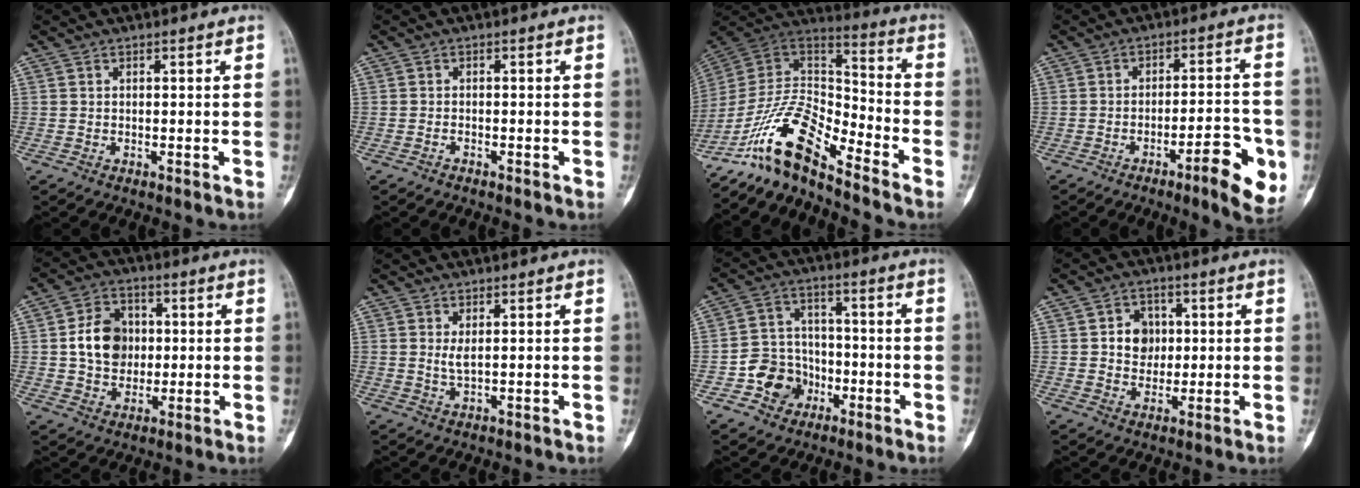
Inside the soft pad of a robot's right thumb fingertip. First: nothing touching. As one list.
[{"total": 0.6, "force": [-0.6, 0.1, 0.2], "torque": [-0.004, 0.003, -0.012]}, {"total": 14.1, "force": [-11.1, 3.6, 7.8], "torque": [-0.139, 0.099, -0.217]}, {"total": 11.1, "force": [-4.7, 2.7, 9.6], "torque": [-0.114, 0.022, -0.064]}, {"total": 10.1, "force": [0.8, 8.1, 6.0], "torque": [-0.074, 0.005, 0.011]}, {"total": 2.0, "force": [0.6, 0.7, 1.8], "torque": [-0.037, -0.008, 0.018]}, {"total": 9.0, "force": [-3.8, 7.6, 2.8], "torque": [-0.008, 0.034, -0.066]}, {"total": 6.1, "force": [1.0, 5.1, 3.1], "torque": [-0.017, 0.001, 0.015]}]